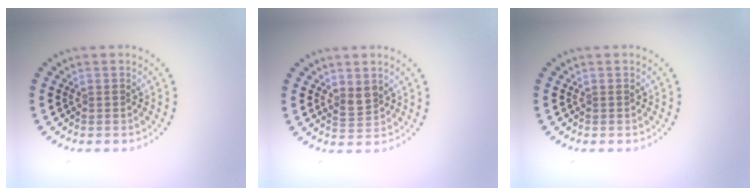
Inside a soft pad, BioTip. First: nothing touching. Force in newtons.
{"total": 1.7, "press": 1.5, "slide": 0.9}
{"total": 0.0}